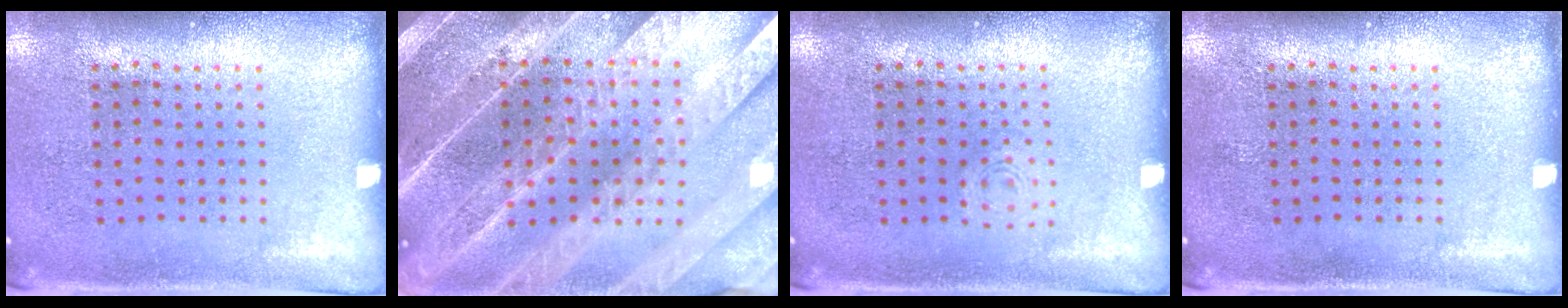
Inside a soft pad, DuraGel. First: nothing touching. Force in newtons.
{"total": 5.3, "press": 4.5, "slide": 2.7}
{"total": 0.7, "press": 0.7, "slide": 0.1}
{"total": 0.0}